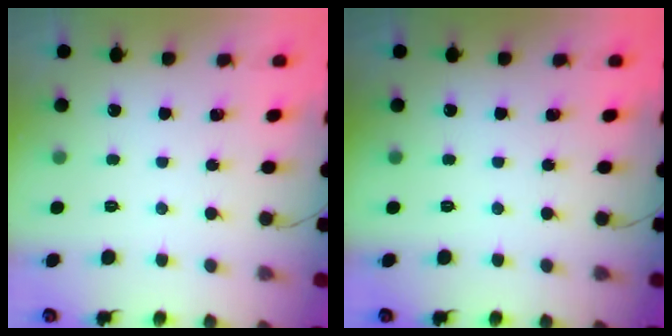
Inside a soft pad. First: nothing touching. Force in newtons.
{"total": 0.0}